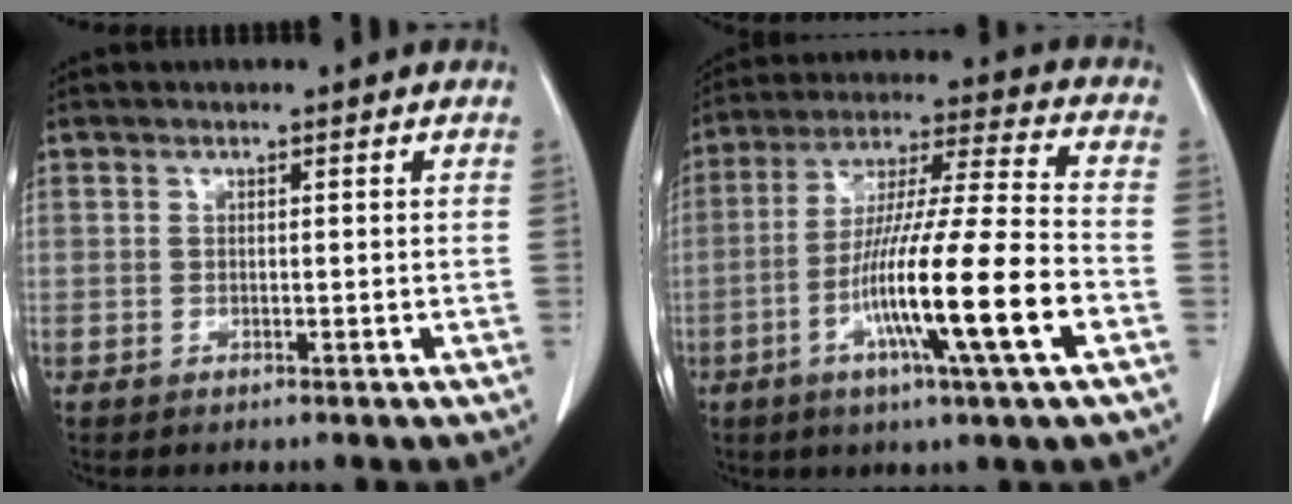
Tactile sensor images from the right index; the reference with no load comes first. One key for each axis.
{"total": 17.3, "fx": -6.0, "fy": -0.5, "fz": 16.2, "tx": -0.300, "ty": -0.015, "tz": -0.108}